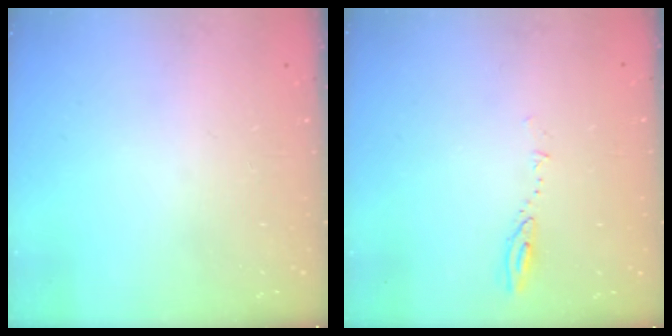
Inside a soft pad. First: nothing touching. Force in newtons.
{"total": 4.0, "press": 4.0, "slide": 0.5}